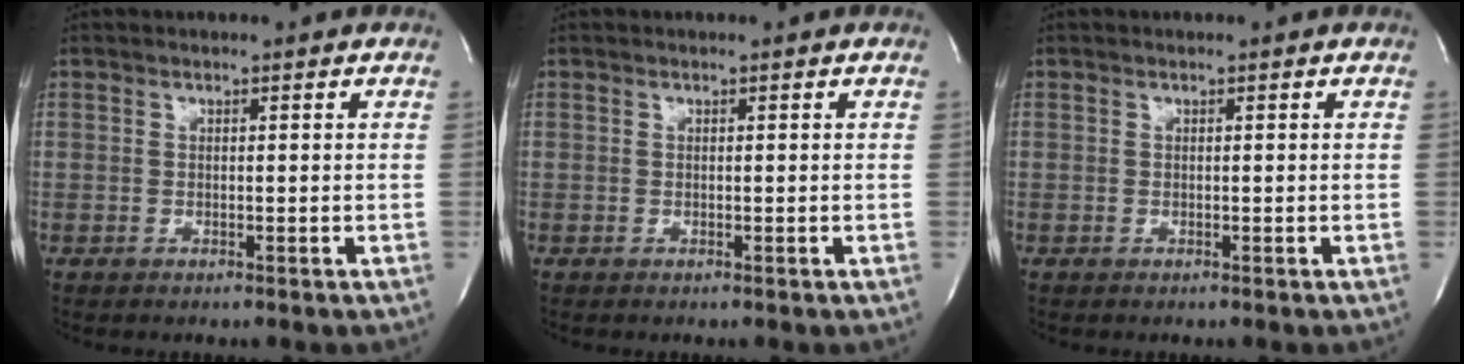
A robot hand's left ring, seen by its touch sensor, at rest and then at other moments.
{"total": 0.0}
{"total": 0.0}